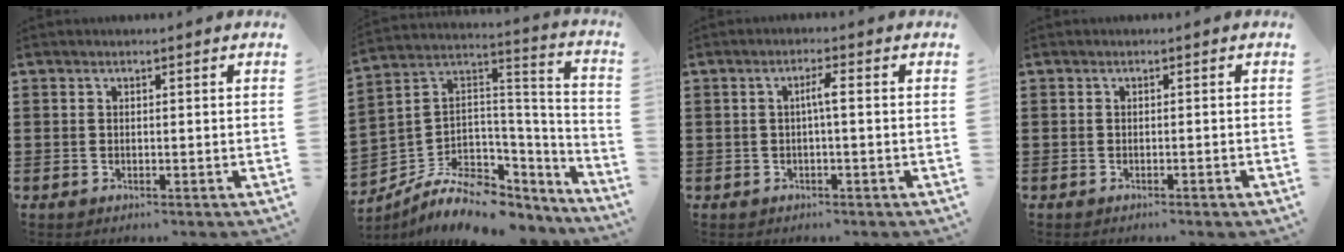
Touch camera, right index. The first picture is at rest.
{"total": 9.0, "force": [-5.9, 5.3, 4.3], "torque": [-0.095, 0.007, -0.105]}
{"total": 2.3, "force": [-0.2, 0.1, 2.3], "torque": [-0.045, 0.001, -0.007]}
{"total": 0.6, "force": [-0.6, -0.1, 0.0], "torque": [-0.002, -0.002, -0.012]}